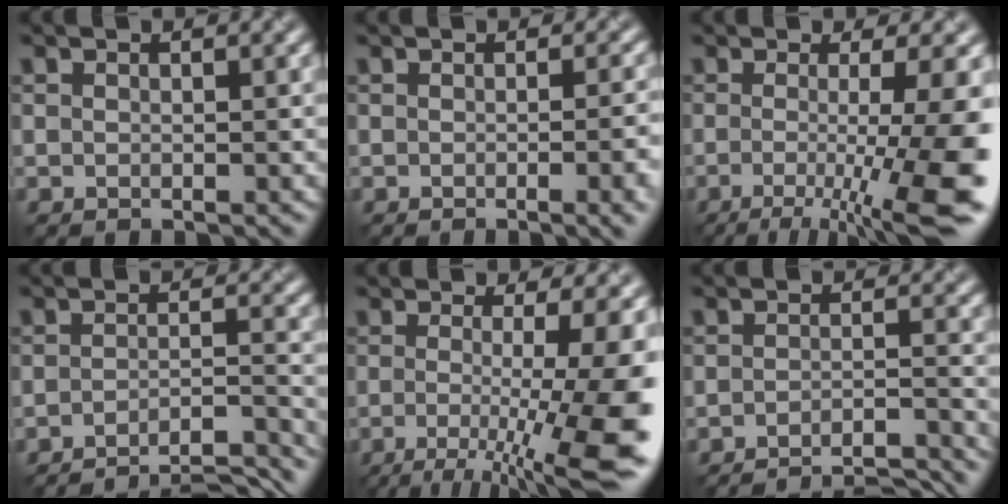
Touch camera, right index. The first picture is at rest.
{"total": 5.8, "force": [-1.3, 2.3, 5.2], "torque": [-0.030, 0.000, -0.011]}
{"total": 9.8, "force": [-2.0, 2.2, 9.3], "torque": [-0.125, -0.022, -0.030]}
{"total": 9.8, "force": [-8.7, 2.0, 4.0], "torque": [-0.043, 0.012, -0.103]}
{"total": 11.9, "force": [-2.3, 3.0, 11.3], "torque": [-0.148, -0.019, -0.026]}
{"total": 9.3, "force": [-8.6, 1.8, 3.1], "torque": [-0.026, 0.008, -0.107]}